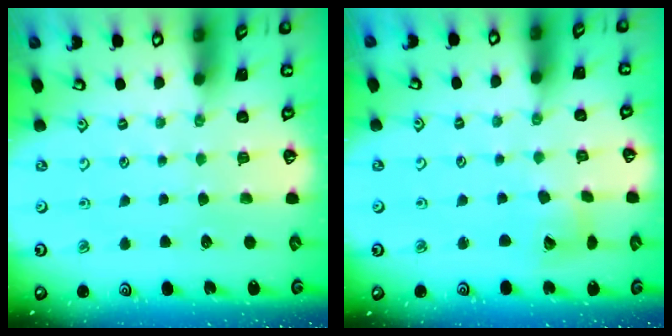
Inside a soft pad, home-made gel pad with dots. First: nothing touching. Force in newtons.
{"total": 7.1, "press": 7.0, "slide": 0.9}